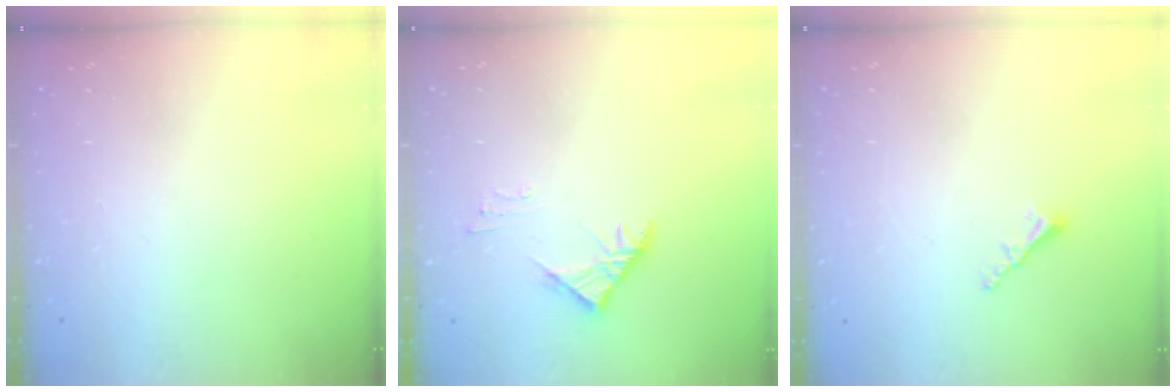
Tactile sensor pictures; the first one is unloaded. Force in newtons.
{"total": 3.3, "press": 3.2, "slide": 0.8}
{"total": 2.5, "press": 2.5, "slide": 0.3}